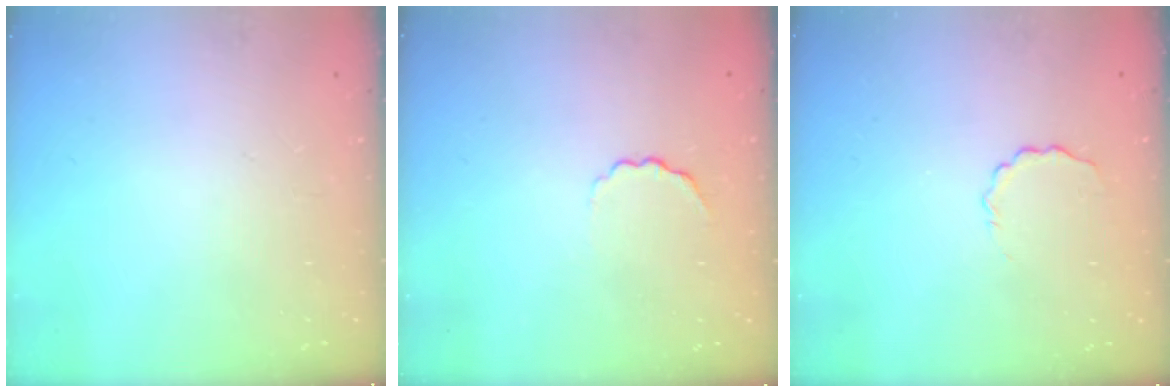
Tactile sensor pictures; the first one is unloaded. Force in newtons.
{"total": 2.1, "press": 2.0, "slide": 0.8}
{"total": 2.6, "press": 2.5, "slide": 0.8}